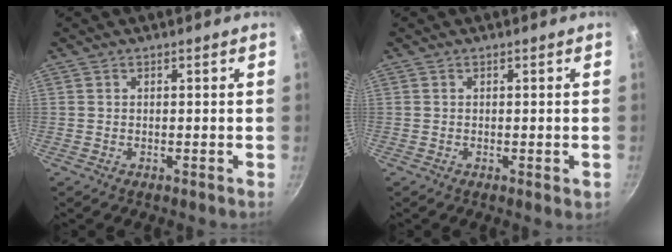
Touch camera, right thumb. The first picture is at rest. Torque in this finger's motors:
{"motor_torque": [-0.41, -0.24, -0.24, -0.18, 0.01]}